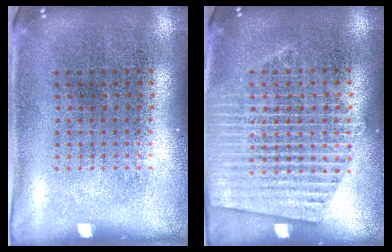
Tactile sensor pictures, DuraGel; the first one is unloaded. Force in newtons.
{"total": 1.8, "press": 1.7, "slide": 0.3}